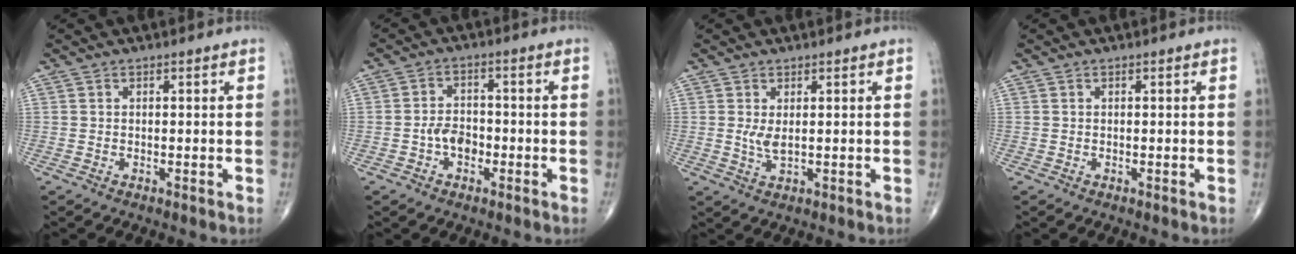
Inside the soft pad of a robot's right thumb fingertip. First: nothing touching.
{"total": 4.6, "force": [-1.6, 3.2, 3.0], "torque": [-0.033, 0.019, -0.033]}
{"total": 2.5, "force": [0.4, 0.9, 2.3], "torque": [-0.044, -0.008, 0.014]}
{"total": 0.0}